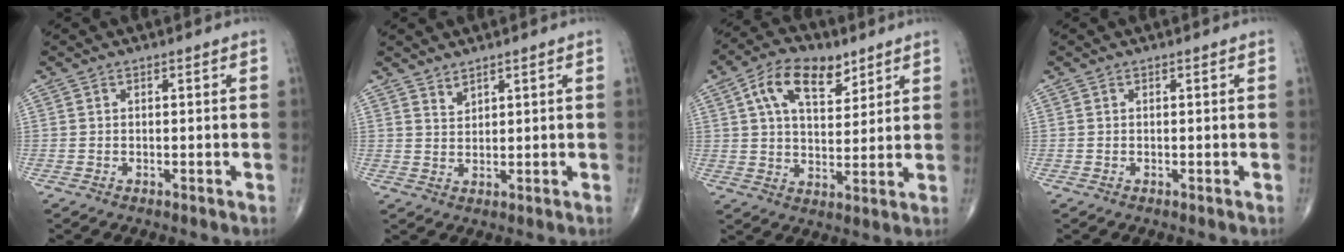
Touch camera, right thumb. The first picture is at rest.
{"total": 2.0, "force": [1.8, 0.6, 0.6], "torque": [-0.002, -0.016, 0.034]}
{"total": 12.5, "force": [6.1, 6.9, 8.4], "torque": [-0.120, -0.013, 0.105]}
{"total": 0.0}